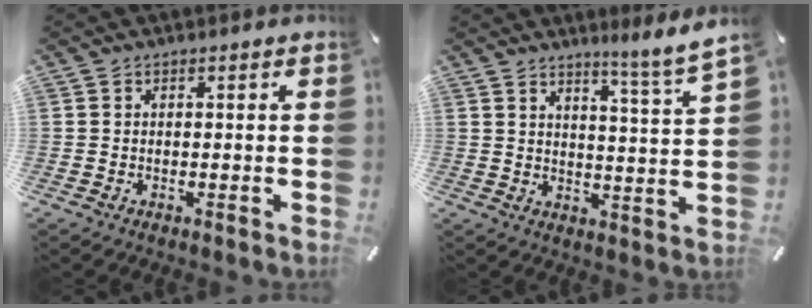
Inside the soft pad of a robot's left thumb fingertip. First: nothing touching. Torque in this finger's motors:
{"motor_torque": [0.77, -0.53, 0.18, -0.96, 0.03]}